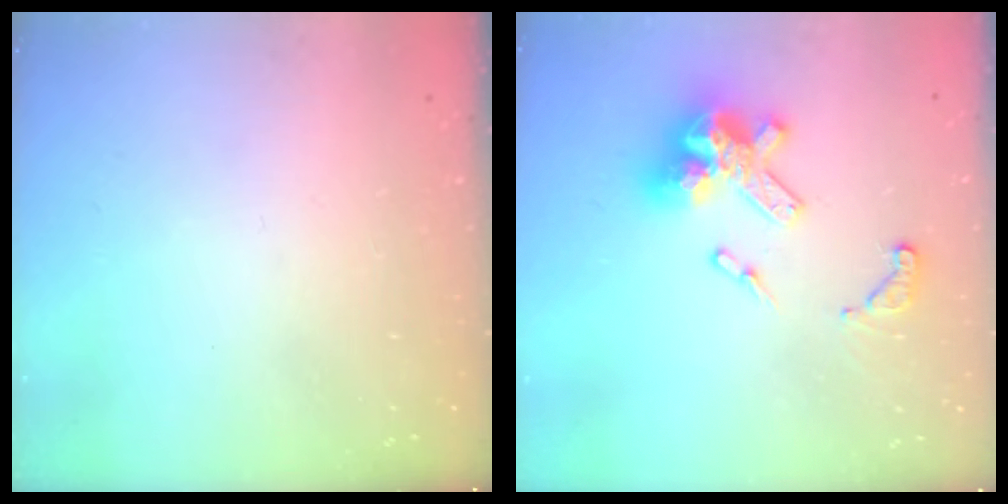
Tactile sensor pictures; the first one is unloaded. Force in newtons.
{"total": 16.9, "press": 16.8, "slide": 1.8}